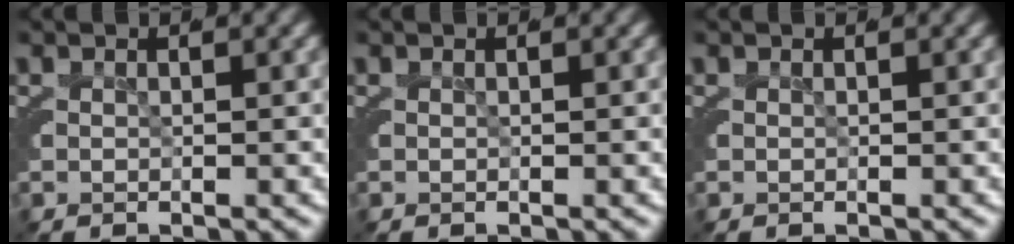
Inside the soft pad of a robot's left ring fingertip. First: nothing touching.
{"total": 0.0}
{"total": 0.0}